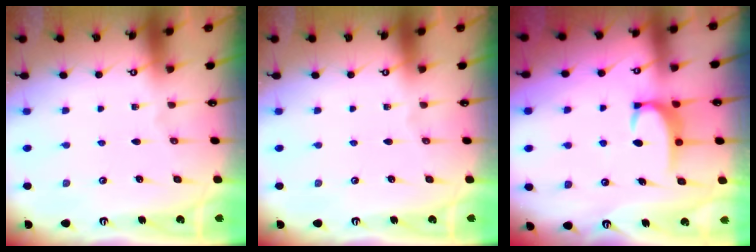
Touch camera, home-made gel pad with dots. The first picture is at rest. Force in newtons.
{"total": 0.0}
{"total": 3.5, "press": 3.5, "slide": 0.4}